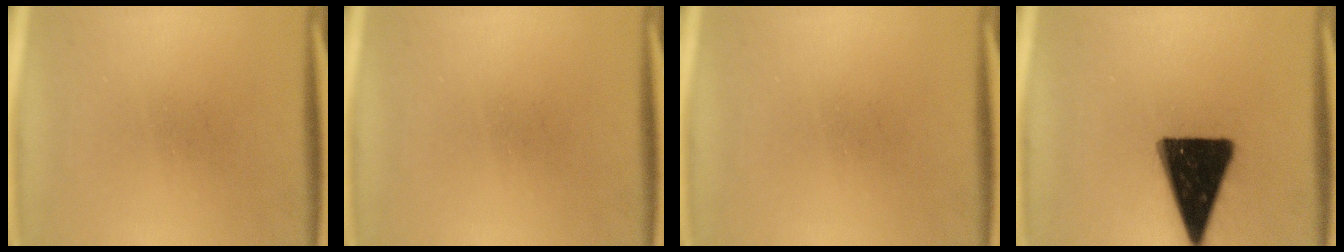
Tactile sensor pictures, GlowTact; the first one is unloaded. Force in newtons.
{"total": 0.0}
{"total": 0.0}
{"total": 17.6}